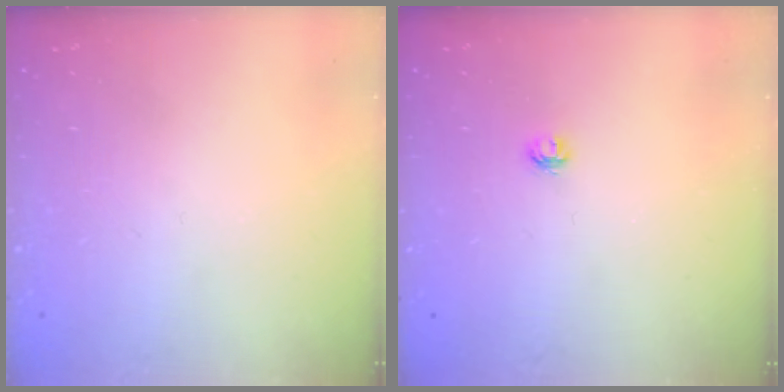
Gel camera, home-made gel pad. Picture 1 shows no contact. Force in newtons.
{"total": 3.5, "press": 3.5, "slide": 0.2}